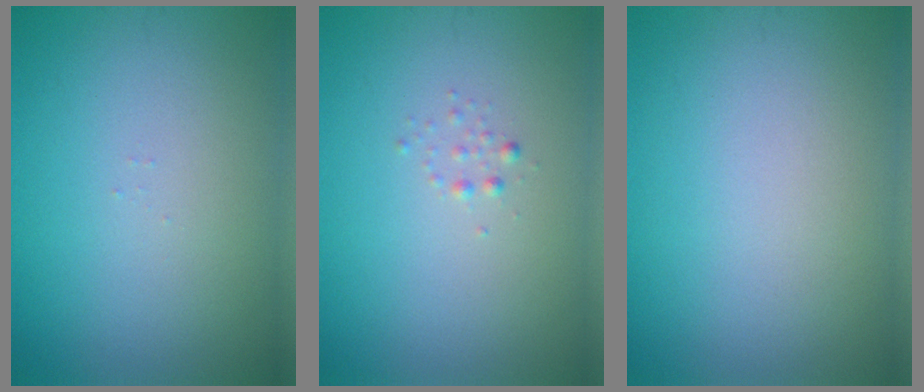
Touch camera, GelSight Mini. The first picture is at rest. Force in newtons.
{"total": 0.6, "press": 0.6, "slide": 0.0}
{"total": 0.0}